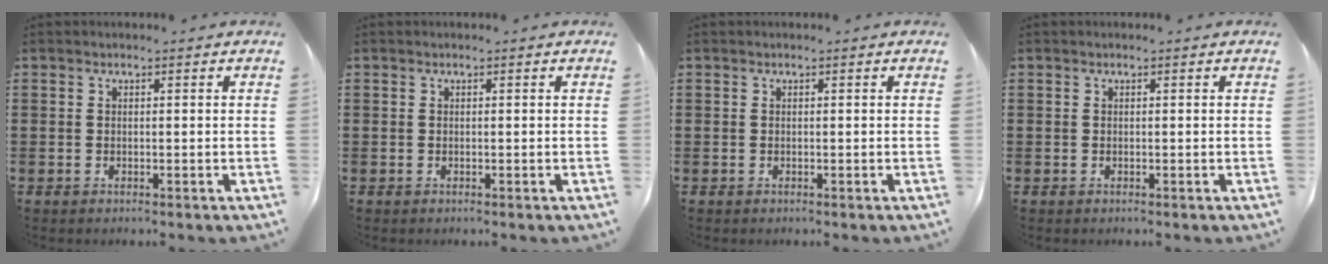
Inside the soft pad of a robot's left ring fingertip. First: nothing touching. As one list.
[{"total": 0.0}, {"total": 0.0}, {"total": 0.0}]